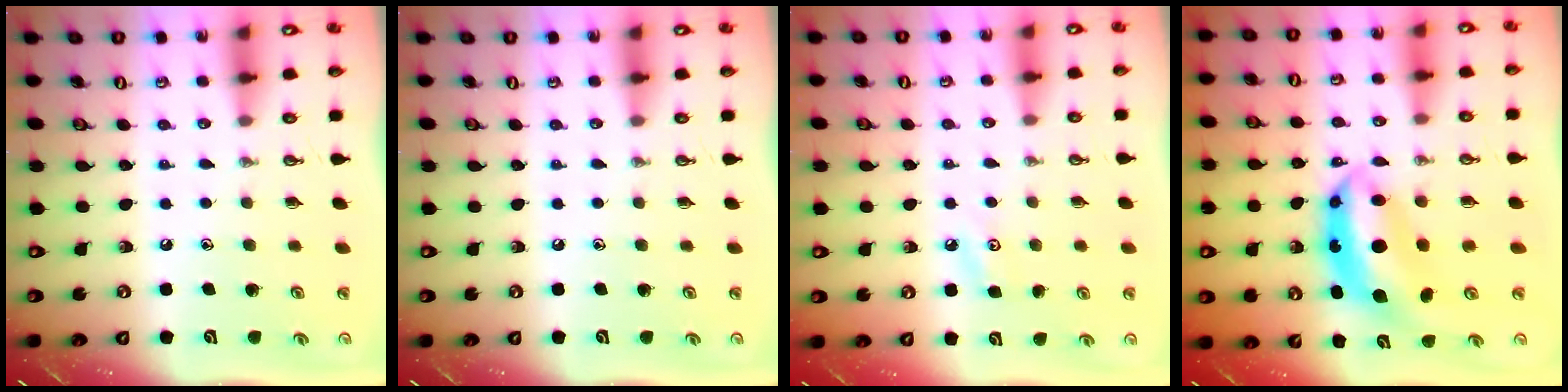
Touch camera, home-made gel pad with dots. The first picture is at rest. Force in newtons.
{"total": 0.0}
{"total": 4.1, "press": 4.0, "slide": 0.7}
{"total": 9.6, "press": 9.5, "slide": 0.8}